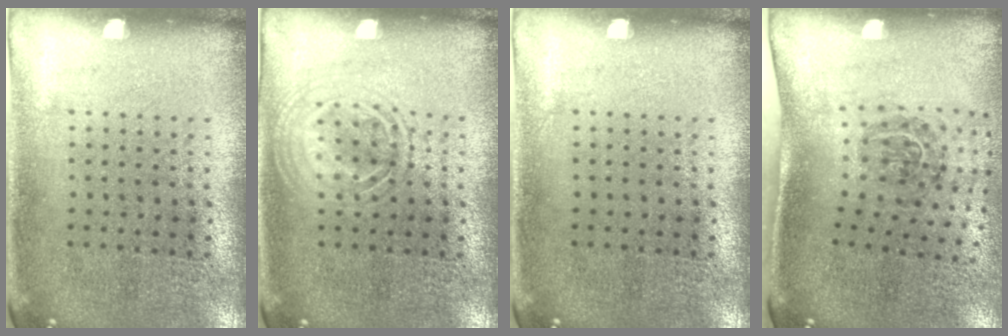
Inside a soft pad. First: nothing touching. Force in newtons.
{"total": 1.3, "press": 1.3, "slide": 0.2}
{"total": 0.0}
{"total": 1.9, "press": 1.2, "slide": 1.4}